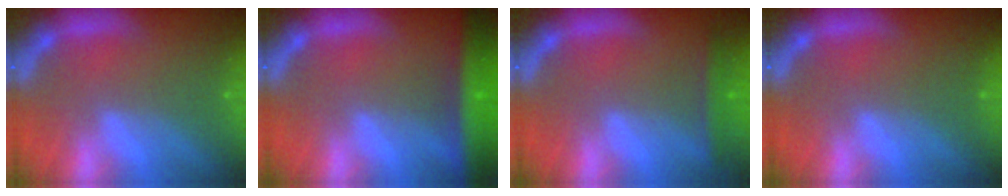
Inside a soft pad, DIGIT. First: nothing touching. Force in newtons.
{"total": 8.6}
{"total": 2.4}
{"total": 0.0}